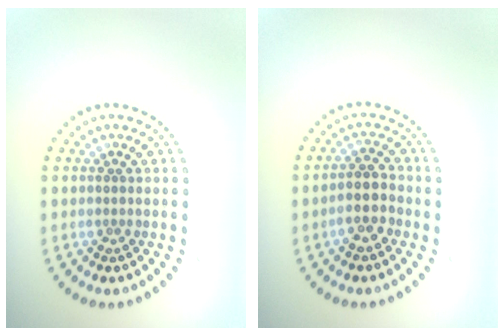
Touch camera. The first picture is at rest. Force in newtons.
{"total": 2.7, "press": 2.5, "slide": 1.1}